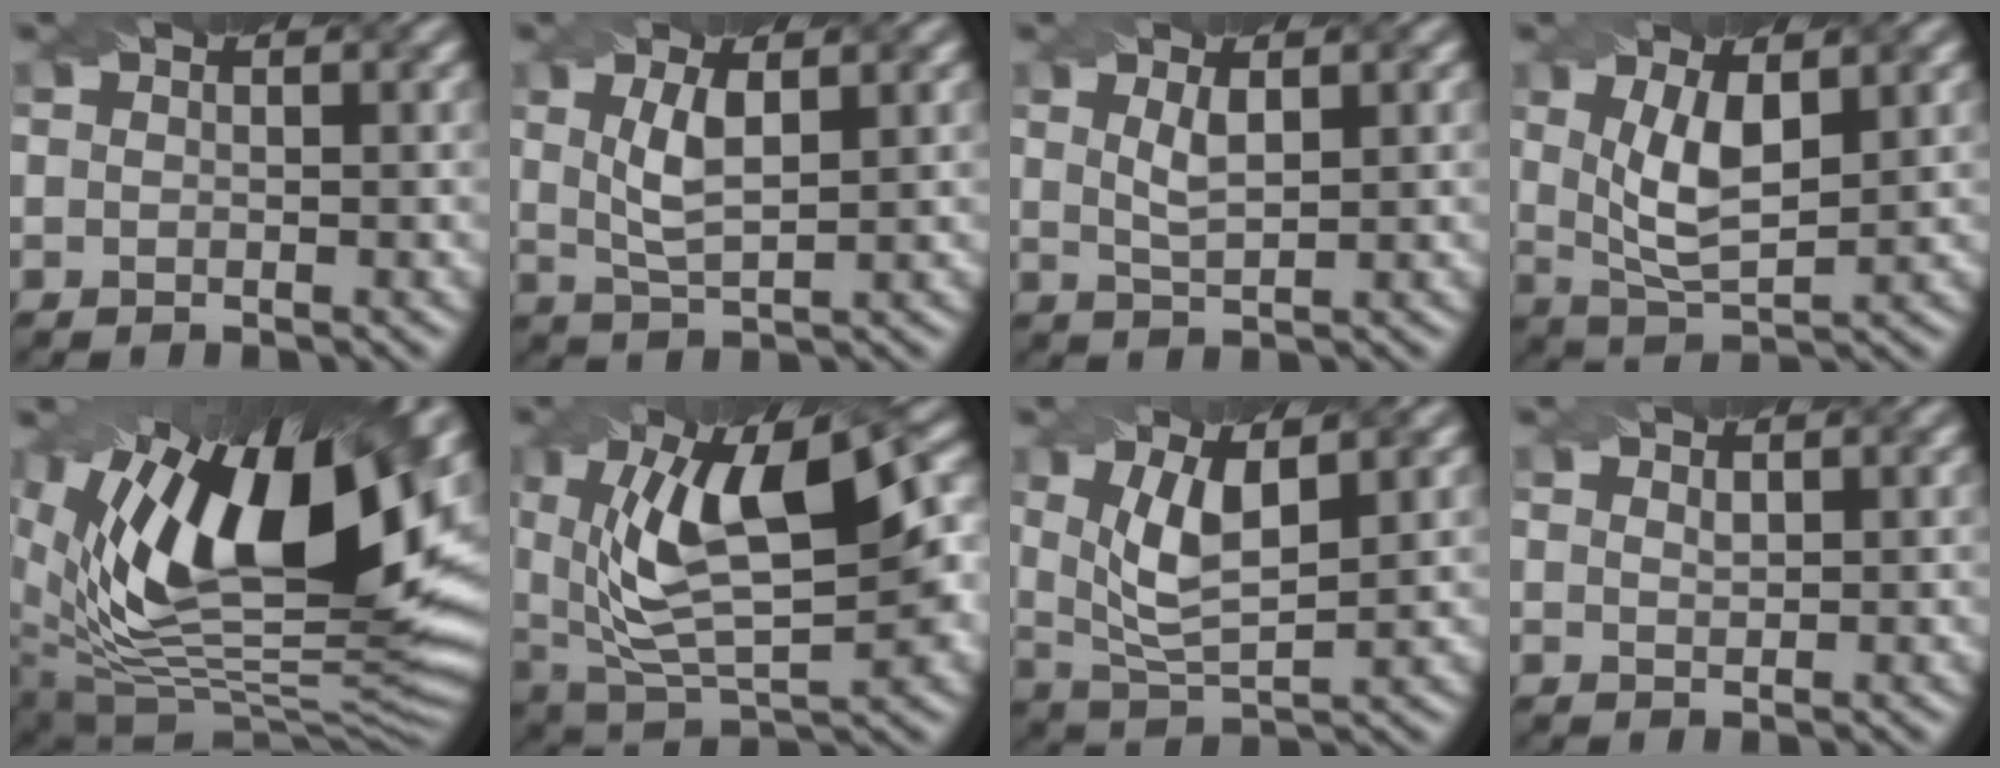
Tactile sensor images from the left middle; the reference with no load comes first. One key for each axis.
{"total": 3.7, "fx": 1.0, "fy": 1.3, "fz": 3.3, "tx": -0.074, "ty": -0.001, "tz": 0.023}
{"total": 2.2, "fx": 0.8, "fy": 0.6, "fz": 1.9, "tx": -0.038, "ty": -0.003, "tz": 0.019}
{"total": 5.4, "fx": 1.3, "fy": 2.1, "fz": 4.8, "tx": -0.100, "ty": -0.007, "tz": 0.030}
{"total": 18.1, "fx": 6.7, "fy": 8.7, "fz": 14.5, "tx": -0.243, "ty": 0.011, "tz": 0.118}
{"total": 12.6, "fx": 2.6, "fy": 5.2, "fz": 11.2, "tx": -0.191, "ty": 0.003, "tz": 0.042}
{"total": 5.5, "fx": 1.6, "fy": 2.0, "fz": 4.9, "tx": -0.101, "ty": -0.003, "tz": 0.035}
{"total": 0.6, "fx": 0.4, "fy": 0.2, "fz": 0.3, "tx": -0.009, "ty": -0.003, "tz": 0.011}